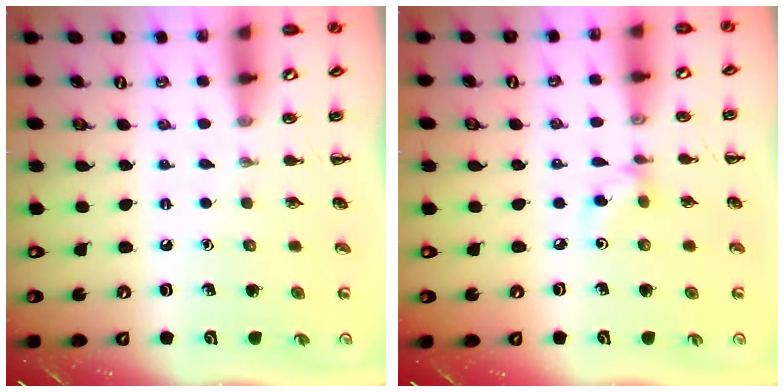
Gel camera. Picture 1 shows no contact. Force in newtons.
{"total": 3.8, "press": 3.6, "slide": 1.1}